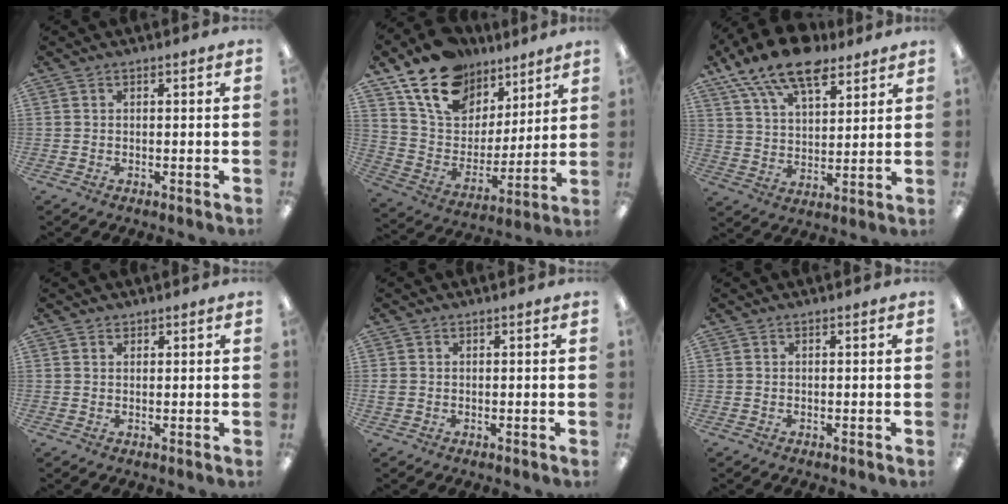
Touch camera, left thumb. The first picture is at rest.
{"total": 18.1, "force": [12.5, 11.3, 6.7], "torque": [-0.140, -0.065, 0.236]}
{"total": 16.1, "force": [11.2, 7.2, 9.0], "torque": [-0.169, -0.054, 0.201]}
{"total": 1.2, "force": [0.9, 0.7, 0.0], "torque": [0.008, -0.003, 0.017]}
{"total": 1.0, "force": [0.0, 0.9, 0.5], "torque": [-0.010, 0.002, 0.000]}
{"total": 0.0}